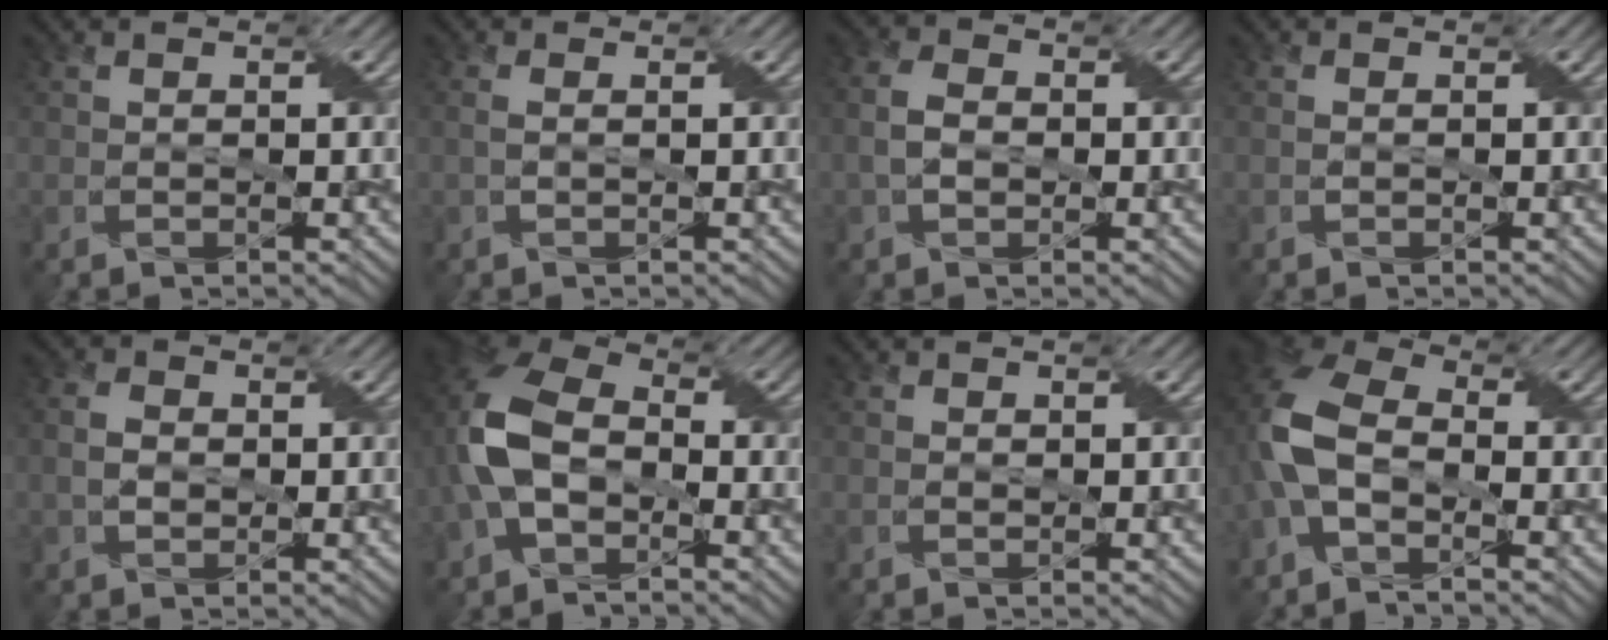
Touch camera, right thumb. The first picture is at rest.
{"total": 1.1, "force": [0.1, 0.4, 1.1], "torque": [-0.026, 0.004, 0.003]}
{"total": 3.5, "force": [-0.4, 2.5, 2.5], "torque": [-0.064, 0.004, -0.011]}
{"total": 0.8, "force": [-0.1, 0.5, 0.6], "torque": [-0.012, 0.001, 0.002]}
{"total": 2.9, "force": [-0.1, 2.2, 2.0], "torque": [-0.051, 0.003, -0.004]}
{"total": 10.1, "force": [-2.0, 6.3, 7.6], "torque": [-0.194, 0.005, -0.052]}
{"total": 0.9, "force": [0.0, 0.7, 0.6], "torque": [-0.010, -0.001, 0.002]}
{"total": 8.5, "force": [-2.0, 5.0, 6.6], "torque": [-0.167, 0.006, -0.057]}